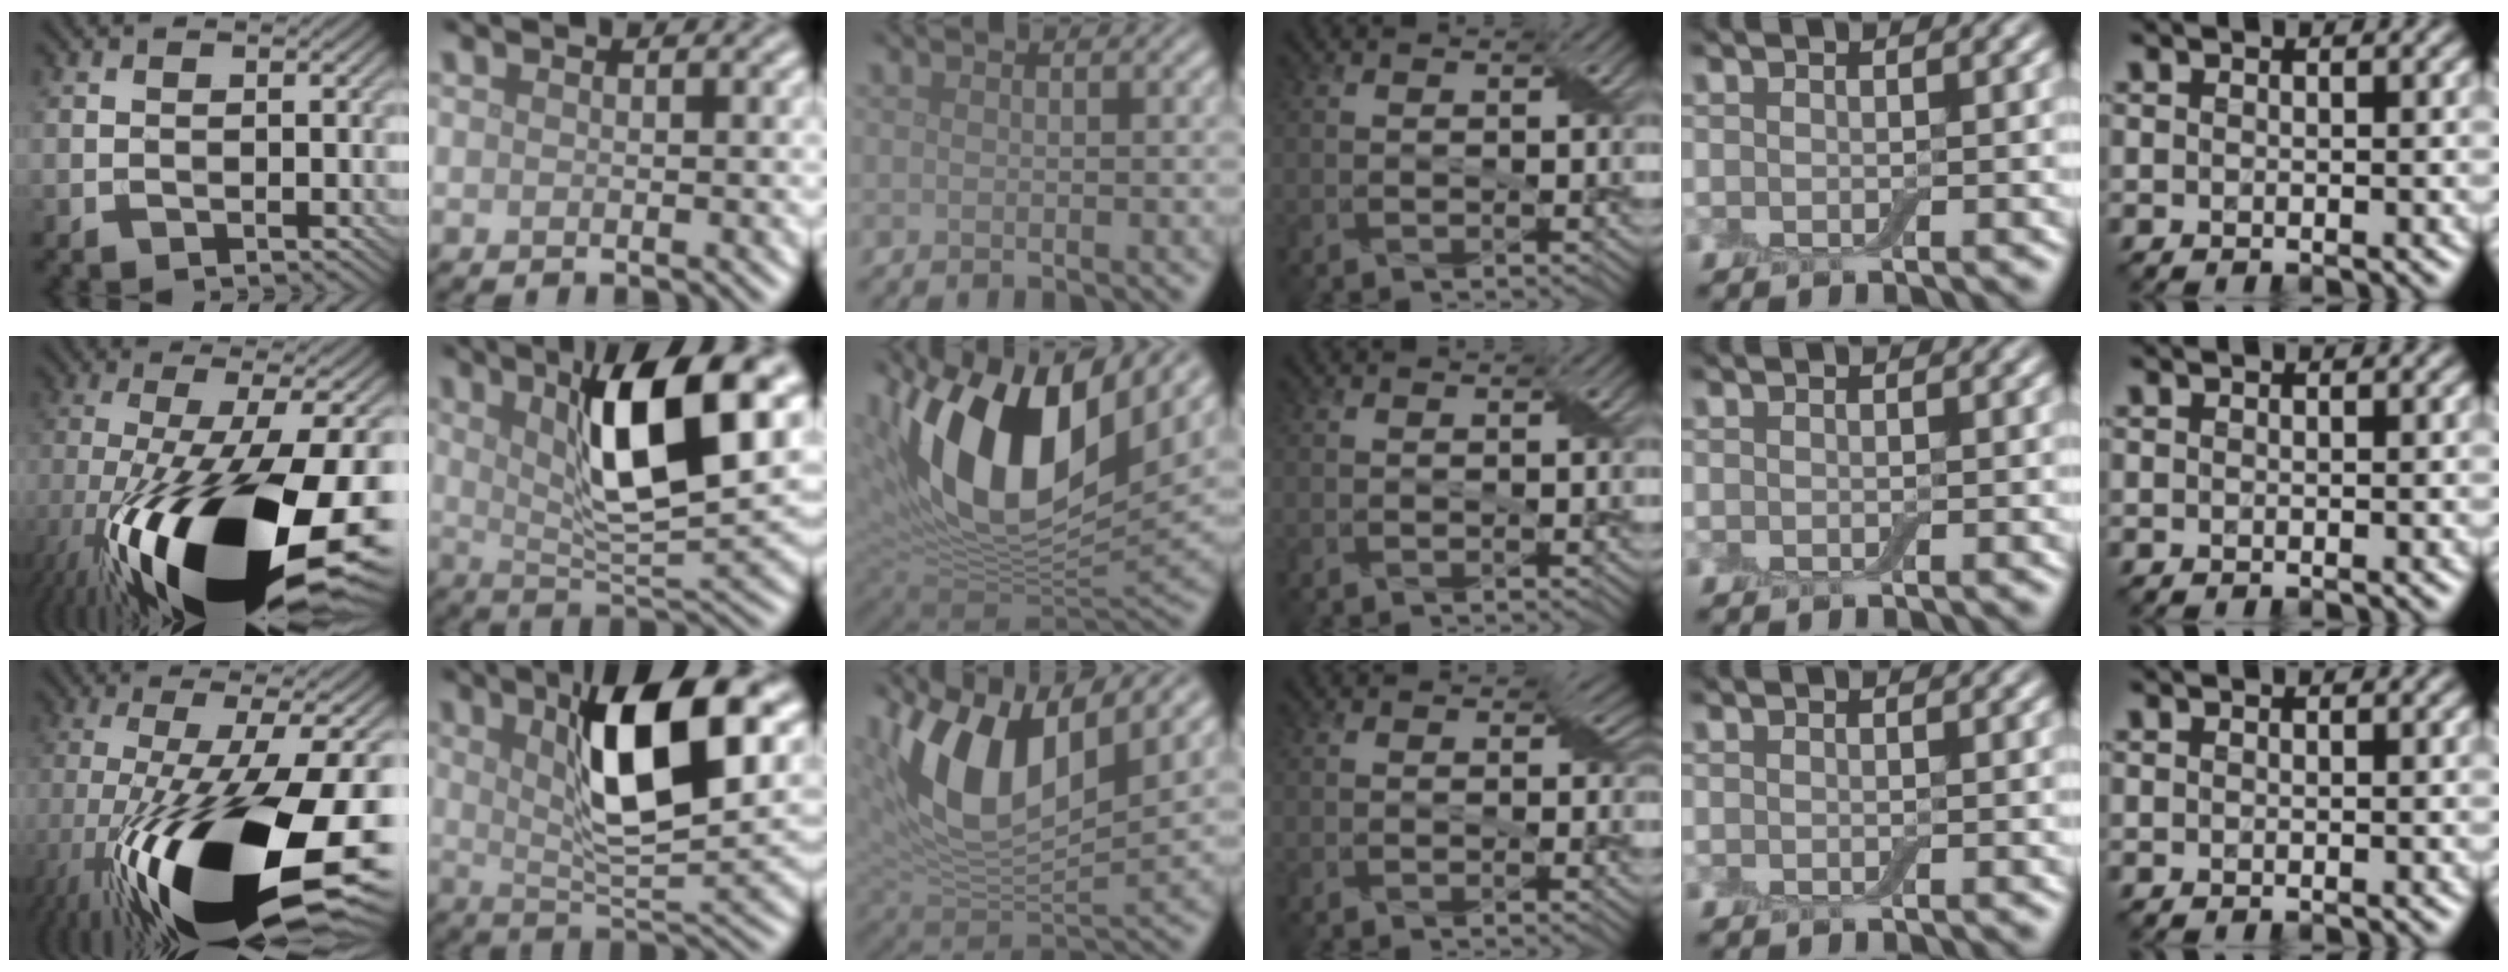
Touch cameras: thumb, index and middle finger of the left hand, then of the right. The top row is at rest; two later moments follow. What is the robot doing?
{"motion": "wrap", "object": "adhesive wrap"}